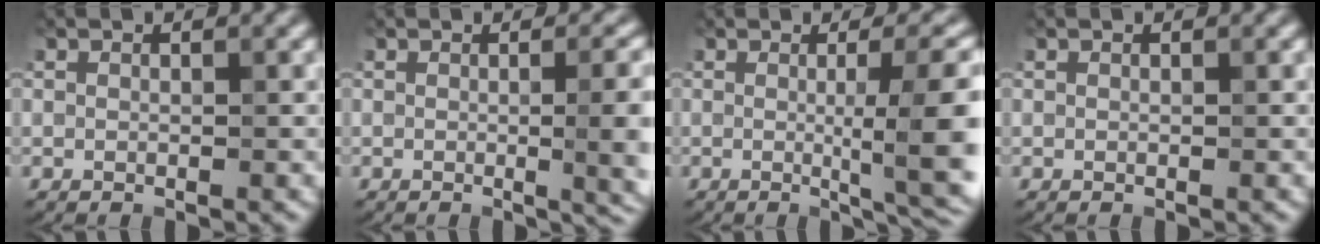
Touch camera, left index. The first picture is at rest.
{"total": 7.2, "force": [-0.4, 3.0, 6.6], "torque": [-0.047, -0.005, 0.002]}
{"total": 8.7, "force": [-0.4, 2.1, 8.4], "torque": [-0.092, -0.003, -0.006]}
{"total": 0.0}